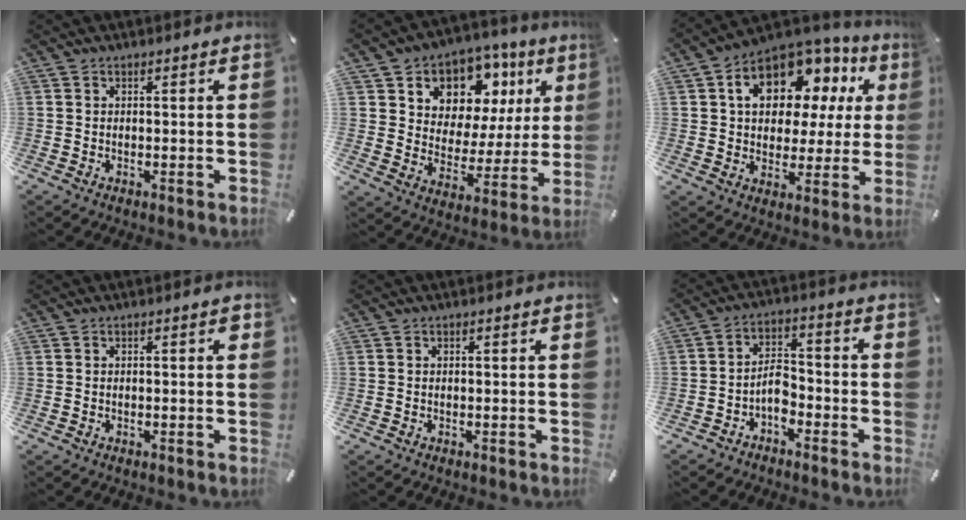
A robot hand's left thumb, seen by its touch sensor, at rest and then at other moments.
{"total": 9.9, "force": [5.7, 7.8, 2.2], "torque": [-0.034, -0.065, 0.105]}
{"total": 13.5, "force": [6.4, 9.5, 7.1], "torque": [-0.121, -0.042, 0.117]}
{"total": 0.8, "force": [0.0, 0.4, 0.6], "torque": [-0.011, 0.003, -0.001]}
{"total": 0.0}
{"total": 6.1, "force": [-3.3, 3.6, 3.7], "torque": [-0.074, 0.016, -0.061]}